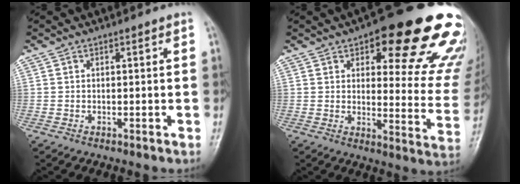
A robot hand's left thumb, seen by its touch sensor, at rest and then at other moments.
{"total": 24.2, "force": [14.4, 8.1, 17.6], "torque": [-0.170, -0.063, 0.176]}